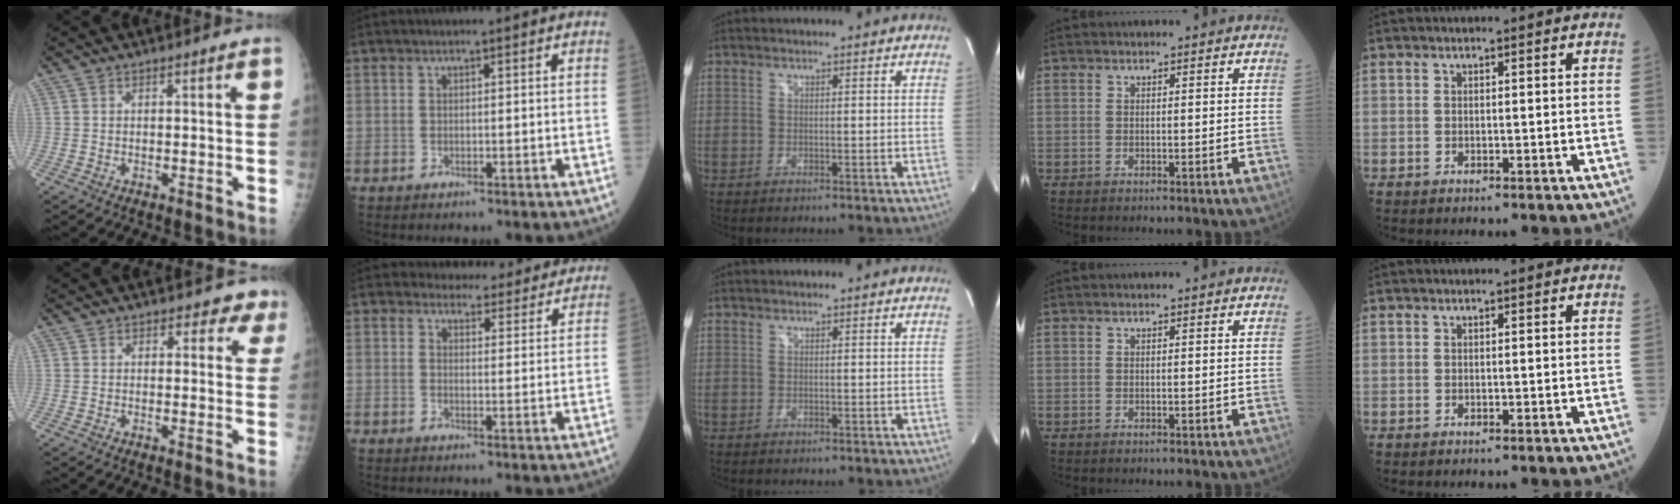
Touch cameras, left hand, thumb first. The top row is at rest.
{"thumb": {"total": 3.1, "force": [2.2, 2.2, 0.3], "torque": [0.031, -0.011, 0.009]}, "index": {"total": 9.1, "force": [8.6, 3.0, 0.5], "torque": [0.021, -0.003, 0.080]}}